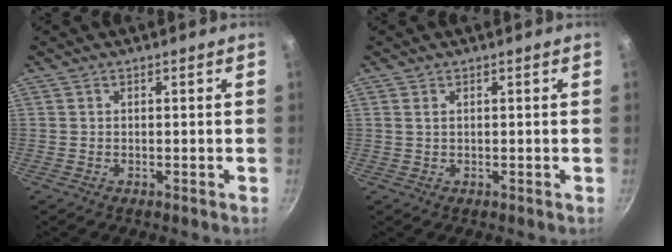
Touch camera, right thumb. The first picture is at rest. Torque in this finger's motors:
{"motor_torque": [-0.45, -0.01, 0.41, -0.11, 0.10]}